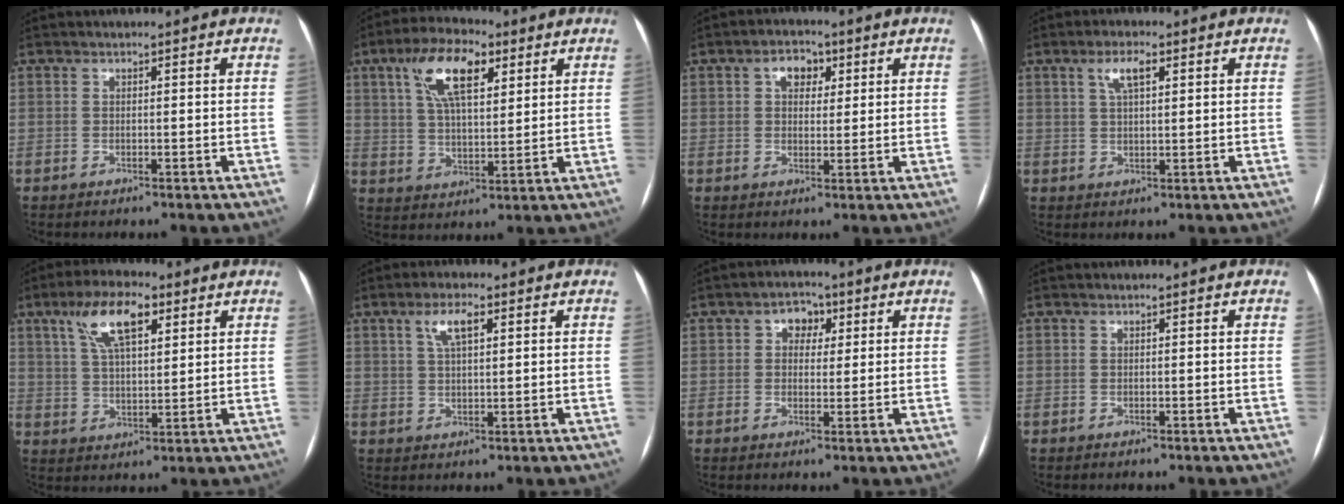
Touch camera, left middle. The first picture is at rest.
{"total": 11.6, "force": [5.4, 4.5, 9.2], "torque": [-0.175, 0.024, 0.099]}
{"total": 4.5, "force": [1.9, 3.0, 2.7], "torque": [-0.044, 0.015, 0.030]}
{"total": 4.2, "force": [1.9, 1.2, 3.5], "torque": [-0.072, 0.010, 0.038]}
{"total": 10.1, "force": [5.2, 3.5, 7.9], "torque": [-0.154, 0.021, 0.097]}
{"total": 4.6, "force": [2.1, 1.3, 3.9], "torque": [-0.080, 0.010, 0.042]}
{"total": 3.9, "force": [1.4, 2.8, 2.3], "torque": [-0.034, 0.015, 0.021]}
{"total": 0.0}